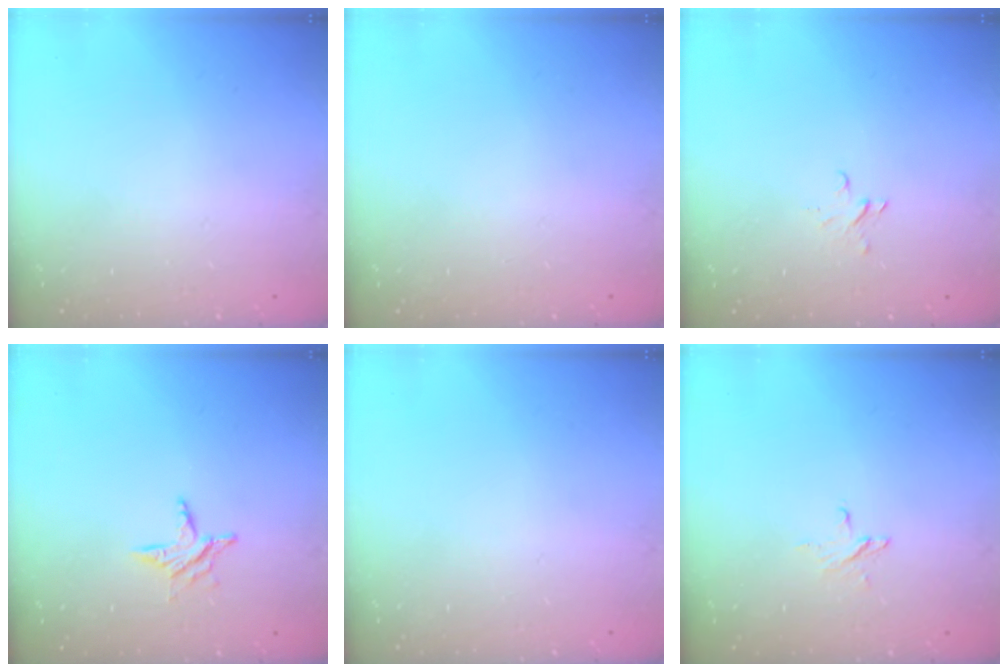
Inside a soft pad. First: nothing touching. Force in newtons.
{"total": 0.0}
{"total": 2.2, "press": 2.2, "slide": 0.2}
{"total": 5.3, "press": 5.3, "slide": 0.5}
{"total": 0.0}
{"total": 3.9, "press": 3.8, "slide": 0.3}